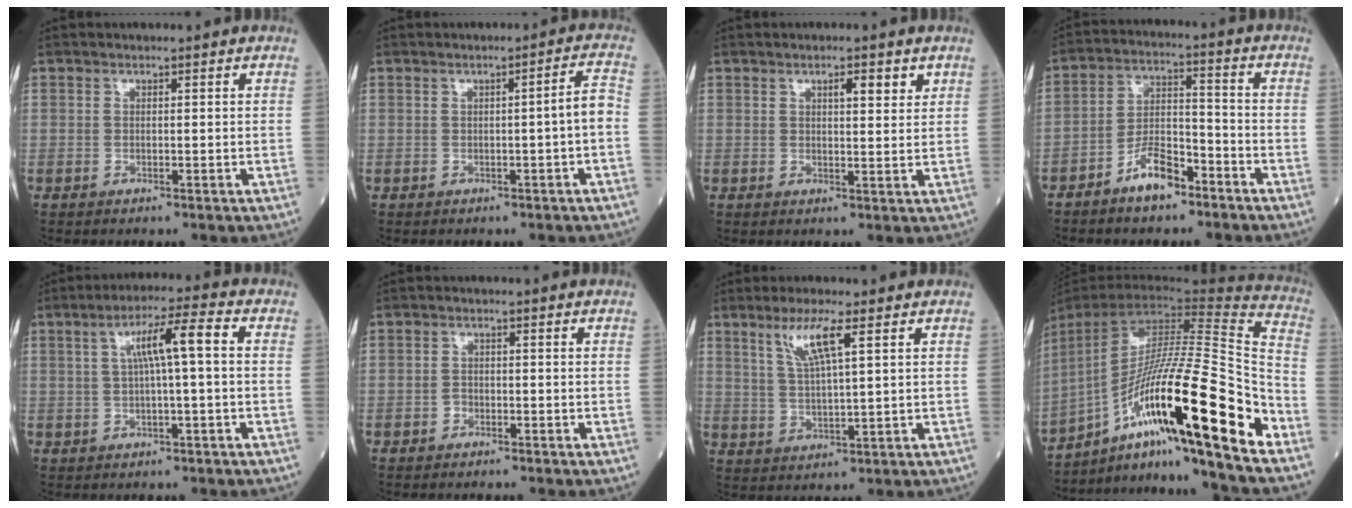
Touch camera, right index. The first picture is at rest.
{"total": 3.0, "force": [-0.7, -0.4, 2.9], "torque": [-0.041, 0.006, -0.008]}
{"total": 3.2, "force": [1.9, 0.7, 2.4], "torque": [-0.038, -0.002, 0.029]}
{"total": 7.3, "force": [-5.1, 2.6, 4.5], "torque": [-0.091, 0.010, -0.094]}
{"total": 7.0, "force": [1.1, 0.1, 6.9], "torque": [-0.120, 0.020, 0.020]}
{"total": 1.1, "force": [-0.8, 0.7, 0.3], "torque": [-0.005, 0.004, -0.013]}
{"total": 6.4, "force": [3.3, 0.1, 5.5], "torque": [-0.113, -0.001, 0.068]}
{"total": 26.8, "force": [-12.3, 1.3, 23.8], "torque": [-0.396, -0.005, -0.209]}